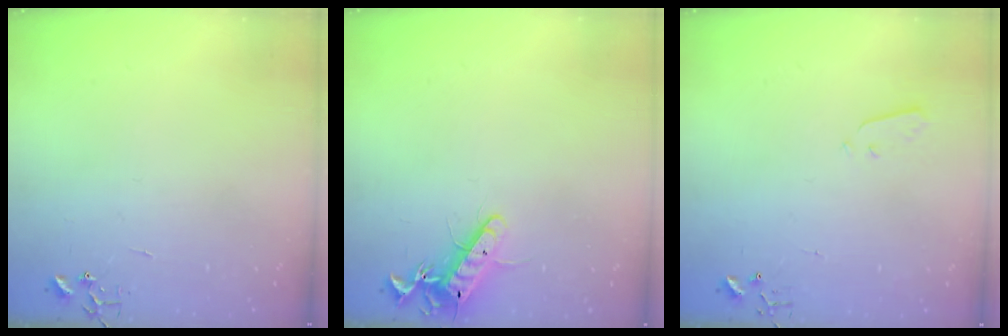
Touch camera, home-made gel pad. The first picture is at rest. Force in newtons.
{"total": 12.8, "press": 12.8, "slide": 0.6}
{"total": 3.2, "press": 3.2, "slide": 0.1}